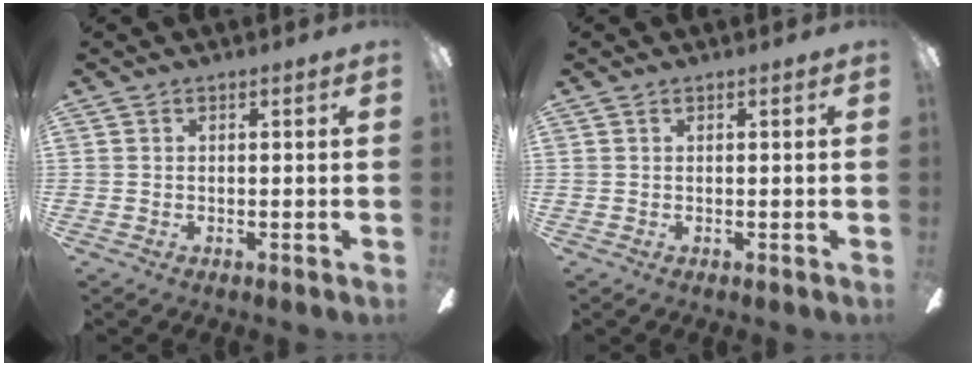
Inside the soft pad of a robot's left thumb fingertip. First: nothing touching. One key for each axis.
{"total": 0.0}